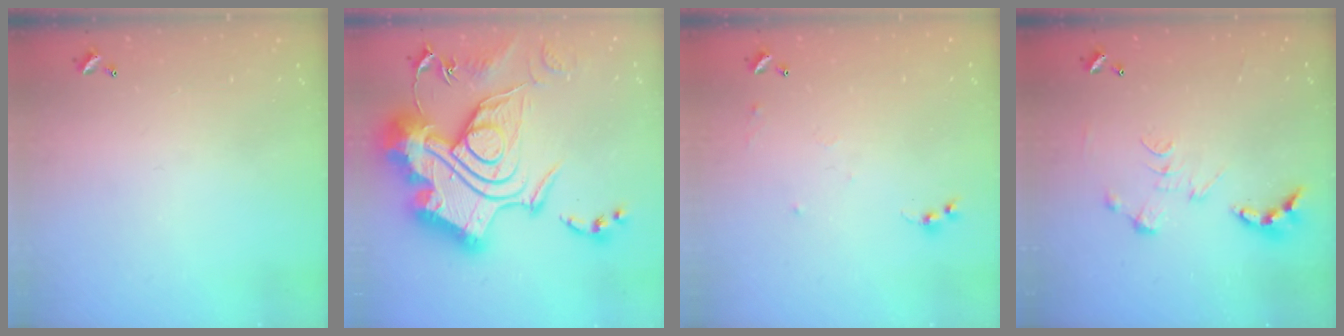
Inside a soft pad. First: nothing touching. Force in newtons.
{"total": 1.1, "press": 1.1, "slide": 0.0}
{"total": 6.6, "press": 6.6, "slide": 0.6}
{"total": 0.0}